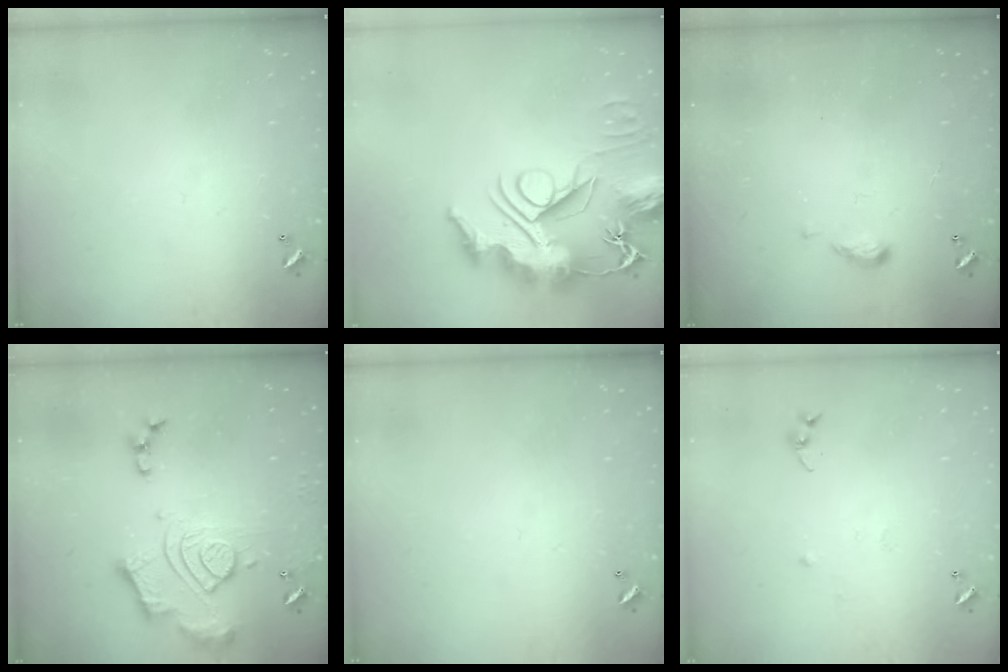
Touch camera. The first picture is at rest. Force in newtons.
{"total": 24.6, "press": 24.5, "slide": 2.2}
{"total": 4.6, "press": 4.5, "slide": 0.7}
{"total": 16.7, "press": 16.6, "slide": 1.5}
{"total": 0.0}
{"total": 7.8, "press": 7.7, "slide": 0.8}